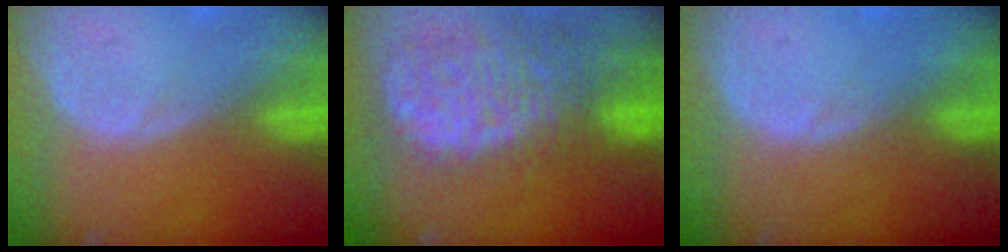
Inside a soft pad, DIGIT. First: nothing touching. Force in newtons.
{"total": 14.1, "press": 11.6, "slide": 8.1}
{"total": 0.5, "press": 0.5, "slide": 0.1}